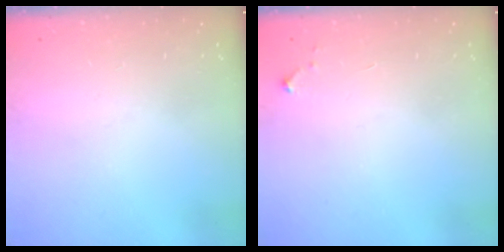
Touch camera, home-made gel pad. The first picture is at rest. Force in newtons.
{"total": 2.6, "press": 2.6, "slide": 0.4}